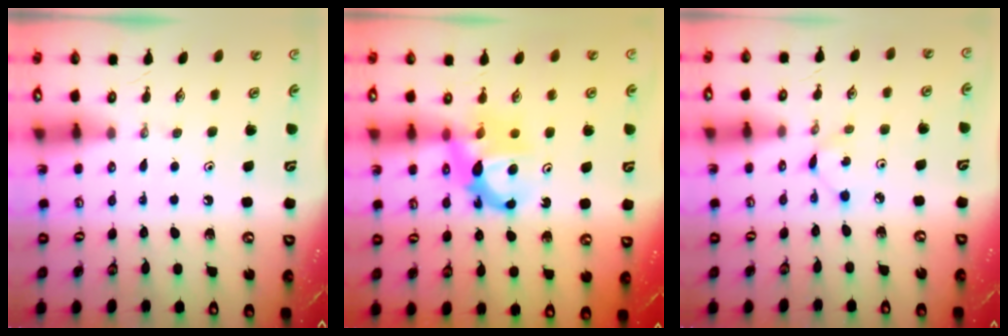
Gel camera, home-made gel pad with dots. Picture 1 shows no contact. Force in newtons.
{"total": 6.7, "press": 6.7, "slide": 0.2}
{"total": 2.9, "press": 2.9, "slide": 0.4}